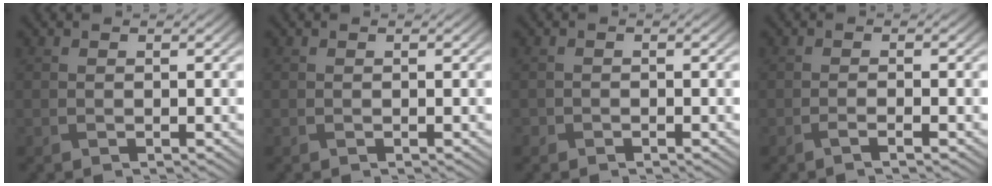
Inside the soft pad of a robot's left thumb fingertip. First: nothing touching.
{"total": 0.0}
{"total": 0.6, "force": [-0.5, 0.4, 0.1], "torque": [0.000, -0.001, -0.010]}
{"total": 1.5, "force": [-0.7, 0.2, 1.3], "torque": [-0.020, 0.001, -0.021]}